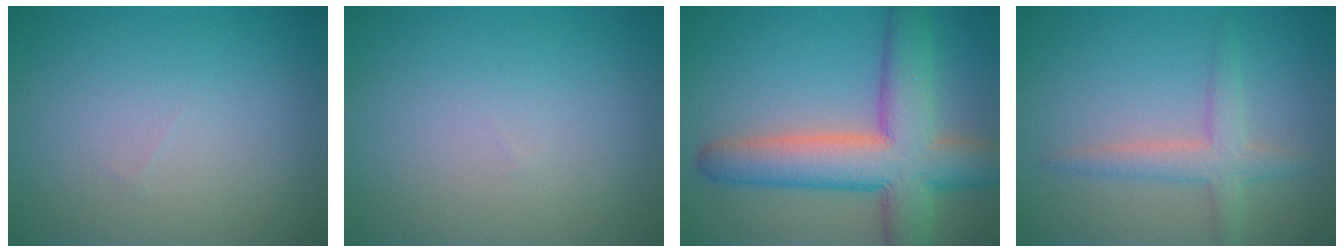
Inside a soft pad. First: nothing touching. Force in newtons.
{"total": 0.0}
{"total": 10.0, "press": 9.9, "slide": 0.5}
{"total": 2.9, "press": 2.9, "slide": 0.2}